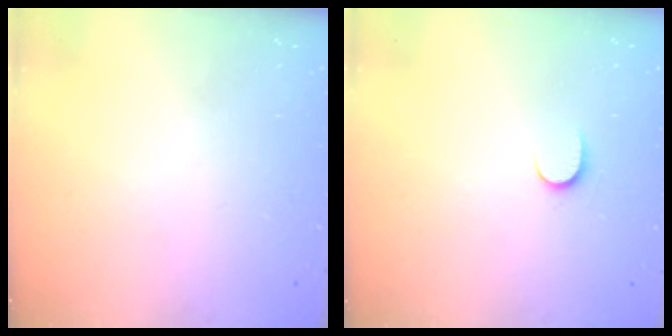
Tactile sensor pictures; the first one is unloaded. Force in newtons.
{"total": 3.8, "press": 3.8, "slide": 0.4}